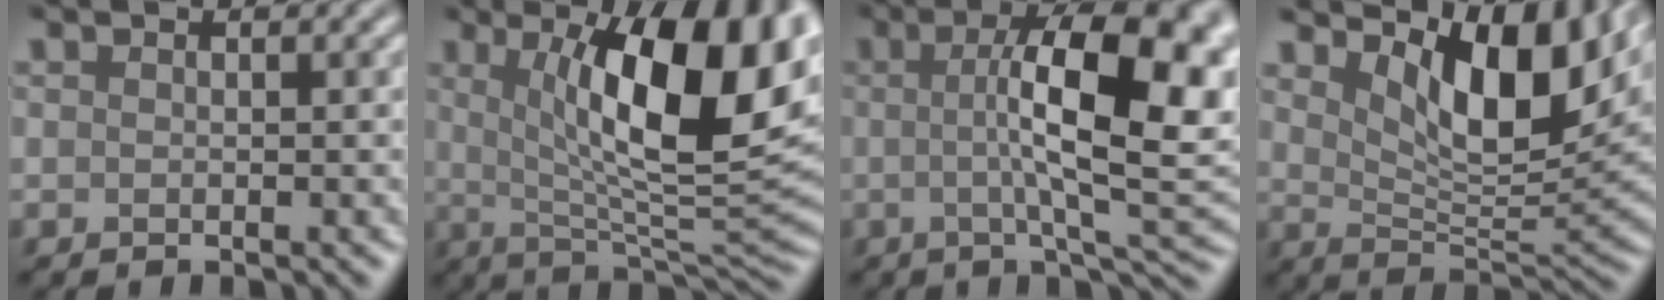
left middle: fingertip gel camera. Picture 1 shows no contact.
{"total": 13.5, "force": [3.3, 3.8, 12.5], "torque": [-0.172, 0.001, 0.049]}
{"total": 12.6, "force": [1.0, 3.2, 12.1], "torque": [-0.157, 0.016, 0.012]}
{"total": 9.4, "force": [4.6, 3.5, 7.4], "torque": [-0.117, -0.004, 0.078]}